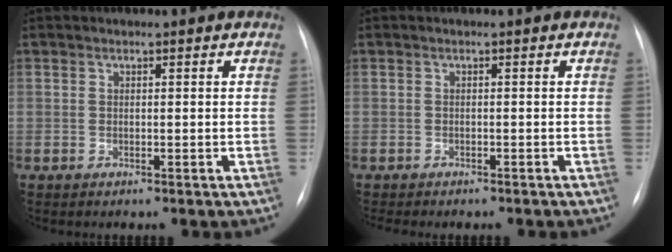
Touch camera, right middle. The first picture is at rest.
{"total": 4.6, "force": [-4.0, 1.0, 2.1], "torque": [-0.026, -0.007, -0.044]}